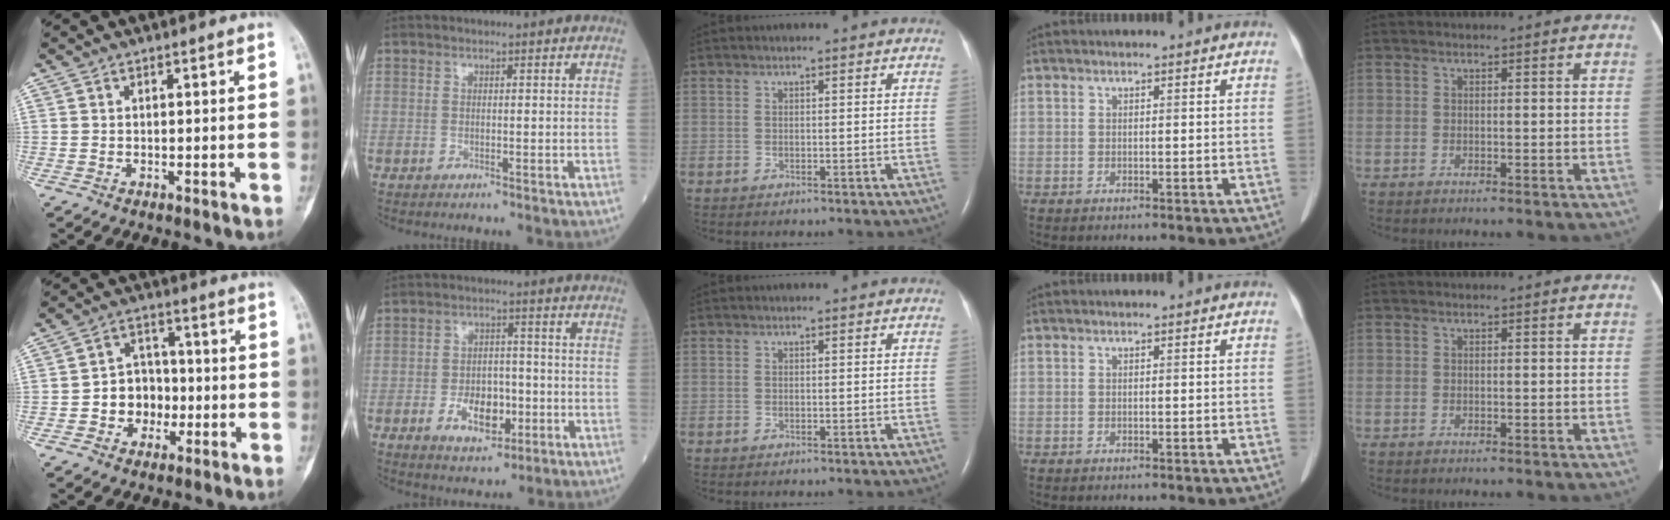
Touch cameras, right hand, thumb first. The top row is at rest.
{"thumb": {"total": 7.7, "force": [-1.7, 6.6, 3.6], "torque": [-0.011, 0.026, -0.036]}, "index": {"total": 7.7, "force": [-2.5, 4.3, 5.9], "torque": [-0.099, 0.002, -0.036]}}